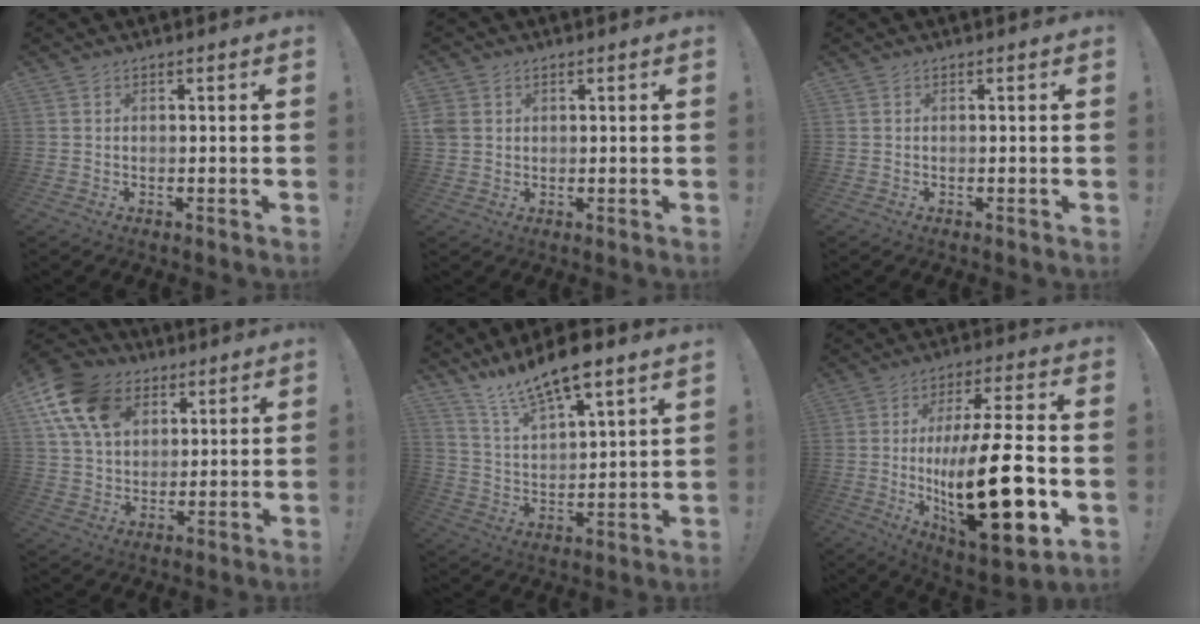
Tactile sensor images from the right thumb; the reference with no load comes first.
{"total": 3.3, "force": [1.2, 2.8, 1.3], "torque": [-0.028, -0.002, 0.023]}
{"total": 0.0}
{"total": 16.5, "force": [7.3, 11.9, 8.9], "torque": [-0.148, -0.027, 0.142]}
{"total": 11.9, "force": [10.5, 1.4, 5.4], "torque": [-0.106, -0.087, 0.183]}
{"total": 26.3, "force": [-3.2, 8.9, 24.5], "torque": [-0.424, 0.000, -0.049]}